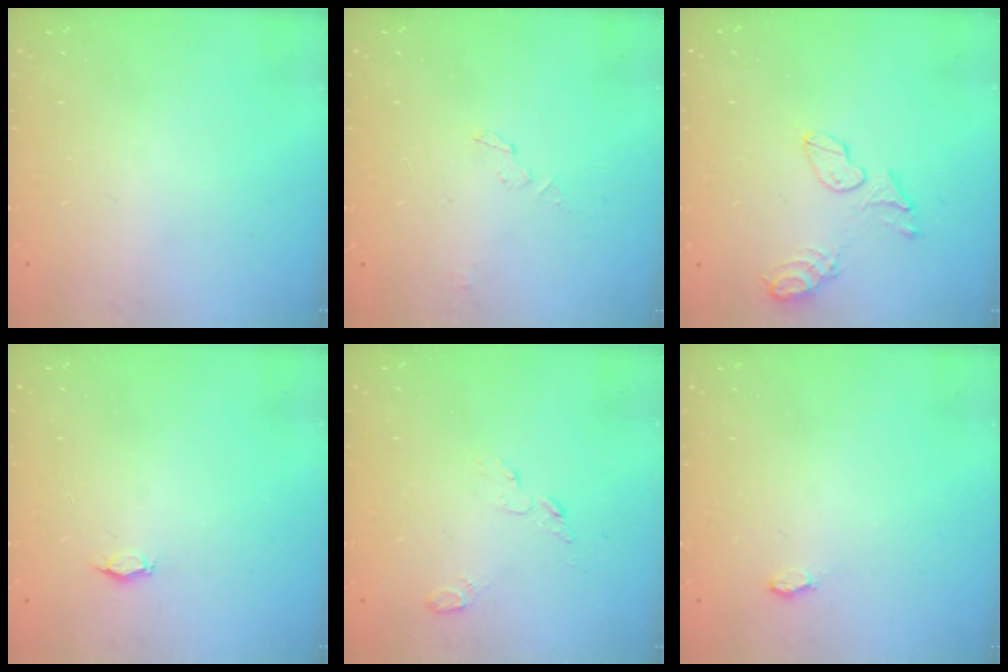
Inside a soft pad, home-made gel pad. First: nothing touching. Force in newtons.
{"total": 2.8, "press": 2.8, "slide": 0.2}
{"total": 10.5, "press": 9.0, "slide": 5.6}
{"total": 2.9, "press": 2.9, "slide": 0.5}
{"total": 3.7, "press": 3.7, "slide": 0.3}
{"total": 3.5, "press": 3.5, "slide": 0.5}